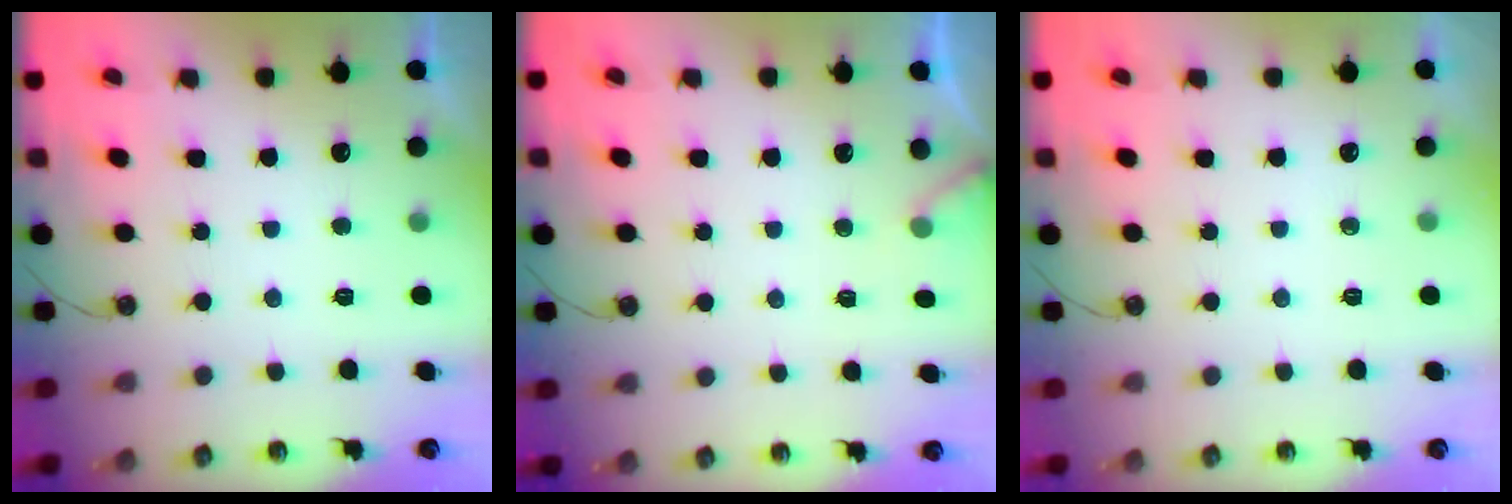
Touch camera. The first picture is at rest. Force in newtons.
{"total": 3.6, "press": 3.6, "slide": 0.1}
{"total": 0.0}